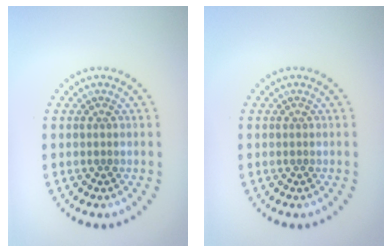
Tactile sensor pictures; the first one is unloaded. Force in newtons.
{"total": 0.0}